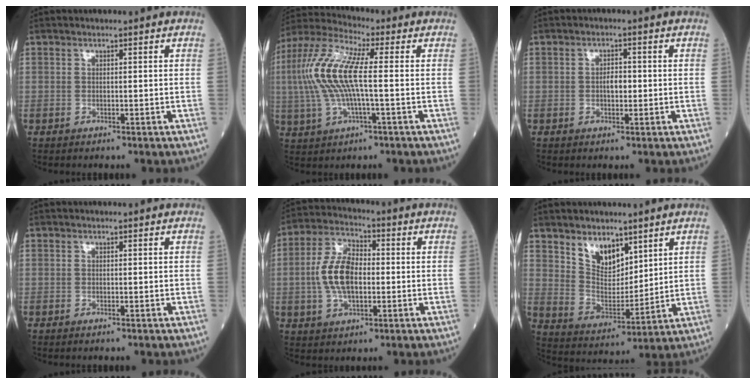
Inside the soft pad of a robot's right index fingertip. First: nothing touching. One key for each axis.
{"total": 12.2, "fx": 0.2, "fy": 2.3, "fz": 11.9, "tx": -0.271, "ty": 0.018, "tz": -0.003}
{"total": 2.2, "fx": -0.2, "fy": 1.1, "fz": 1.9, "tx": -0.031, "ty": 0.003, "tz": -0.003}
{"total": 0.0}
{"total": 9.5, "fx": -0.6, "fy": 5.0, "fz": 8.1, "tx": -0.174, "ty": 0.016, "tz": -0.012}
{"total": 7.9, "fx": 5.3, "fy": 4.1, "fz": 4.1, "tx": -0.074, "ty": -0.005, "tz": 0.108}